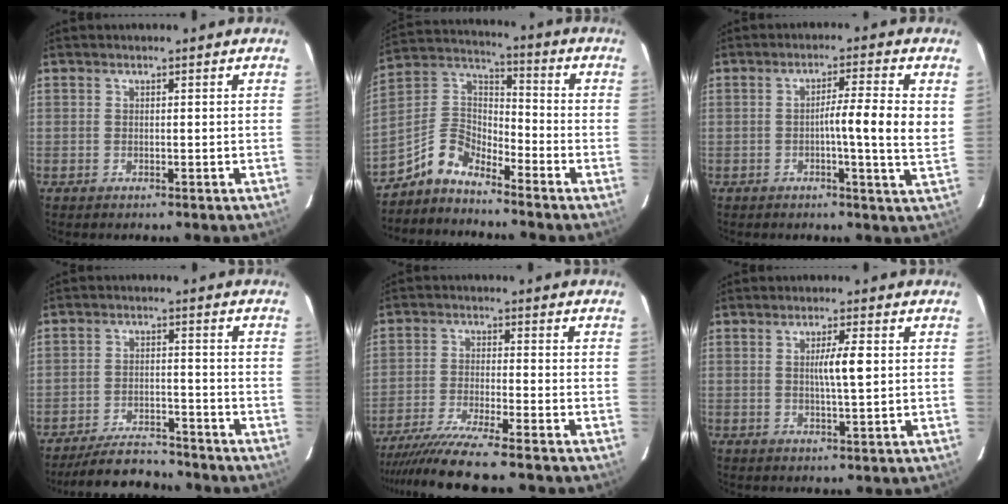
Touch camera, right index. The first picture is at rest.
{"total": 7.5, "force": [-6.6, 2.7, 2.2], "torque": [-0.053, 0.039, -0.132]}
{"total": 7.4, "force": [0.4, -0.3, 7.3], "torque": [-0.105, 0.000, -0.001]}
{"total": 8.3, "force": [-7.9, 2.0, 1.5], "torque": [-0.026, -0.003, -0.132]}
{"total": 11.8, "force": [-10.1, -1.1, 6.0], "torque": [-0.087, -0.032, -0.164]}
{"total": 4.1, "force": [0.5, 0.0, 4.1], "torque": [-0.071, -0.001, 0.009]}